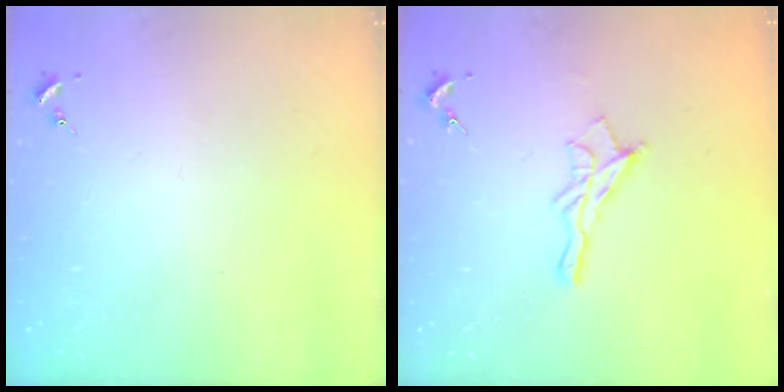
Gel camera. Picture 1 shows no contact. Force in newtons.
{"total": 9.4, "press": 9.4, "slide": 0.6}